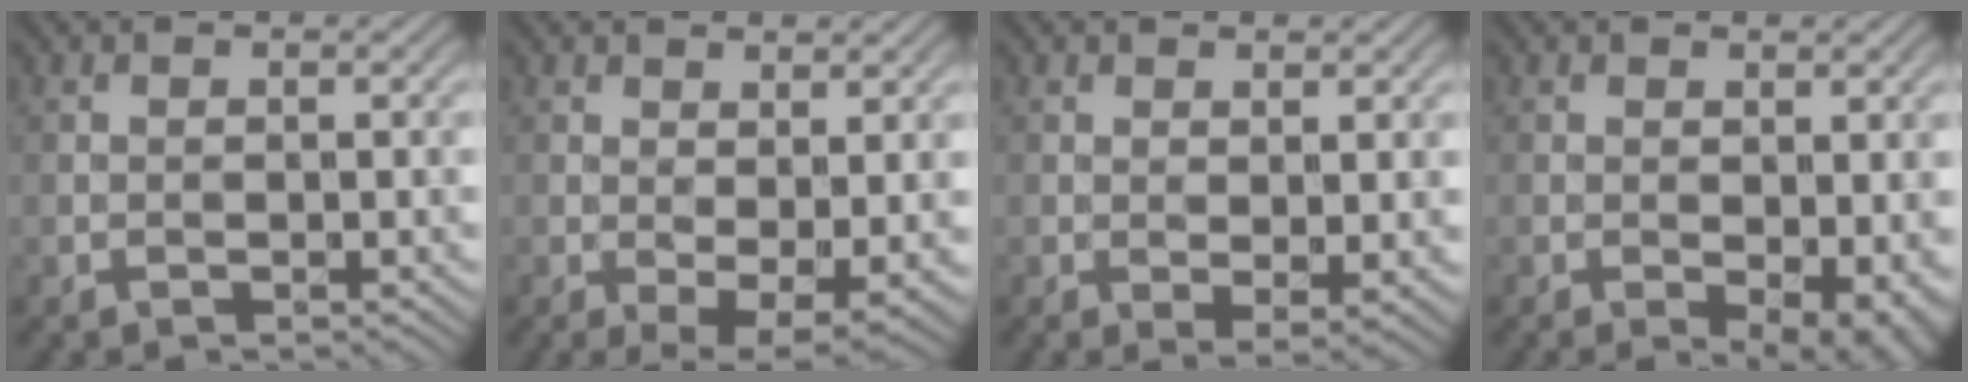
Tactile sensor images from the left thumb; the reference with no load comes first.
{"total": 5.1, "force": [0.7, 2.2, 4.6], "torque": [-0.081, -0.009, 0.022]}
{"total": 2.6, "force": [1.0, 1.0, 2.2], "torque": [-0.047, -0.009, 0.023]}
{"total": 5.0, "force": [-1.3, 2.4, 4.3], "torque": [-0.059, -0.009, -0.011]}